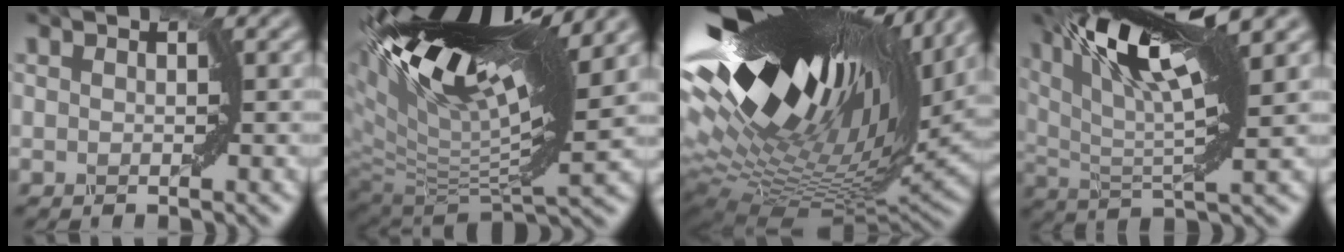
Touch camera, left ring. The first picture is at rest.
{"total": 15.7, "force": [7.3, 4.9, 13.0], "torque": [-0.259, 0.032, 0.127]}
{"total": 19.8, "force": [8.3, 7.8, 16.2], "torque": [-0.302, 0.015, 0.148]}
{"total": 12.0, "force": [6.3, 2.7, 9.9], "torque": [-0.167, 0.014, 0.106]}